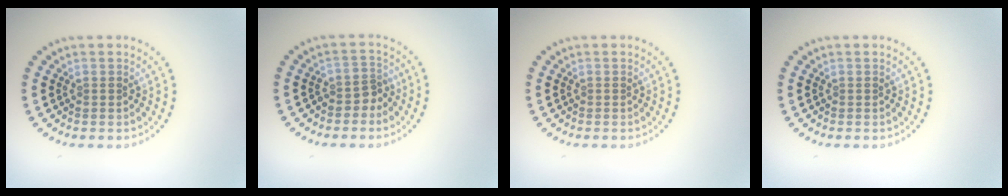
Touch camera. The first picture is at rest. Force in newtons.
{"total": 1.9, "press": 1.4, "slide": 1.2}
{"total": 0.0}
{"total": 0.0}